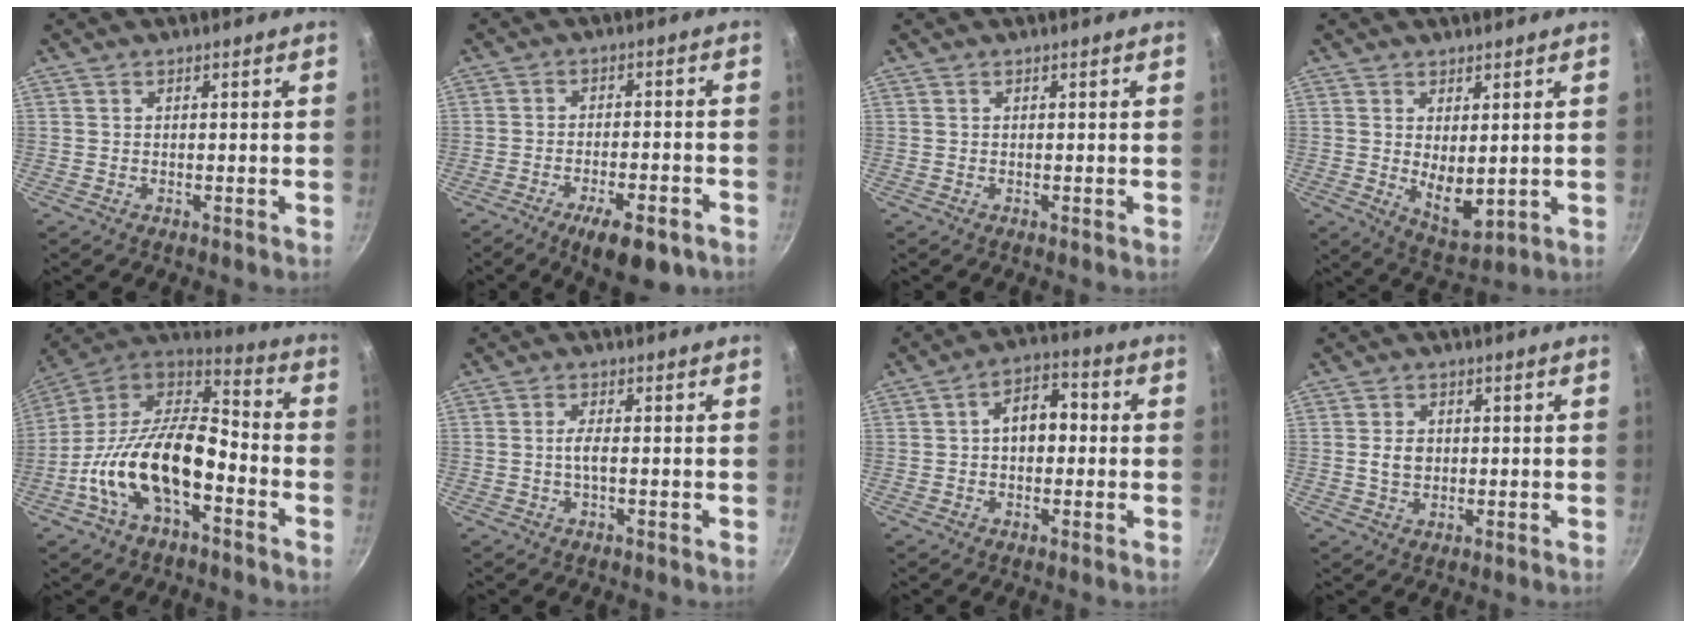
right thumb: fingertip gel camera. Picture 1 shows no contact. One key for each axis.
{"total": 10.0, "fx": -5.8, "fy": 3.4, "fz": 7.5, "tx": -0.101, "ty": 0.024, "tz": -0.077}
{"total": 0.0}
{"total": 7.1, "fx": 0.8, "fy": 3.6, "fz": 6.1, "tx": -0.086, "ty": -0.026, "tz": 0.030}
{"total": 21.2, "fx": -7.0, "fy": 10.7, "fz": 16.9, "tx": -0.295, "ty": 0.058, "tz": -0.146}
{"total": 2.2, "fx": -0.5, "fy": 0.3, "fz": 2.1, "tx": -0.052, "ty": 0.006, "tz": -0.013}
{"total": 7.7, "fx": 0.2, "fy": 5.1, "fz": 5.8, "tx": -0.053, "ty": 0.025, "tz": -0.007}
{"total": 3.7, "fx": 0.1, "fy": 2.9, "fz": 2.3, "tx": -0.030, "ty": 0.004, "tz": 0.001}